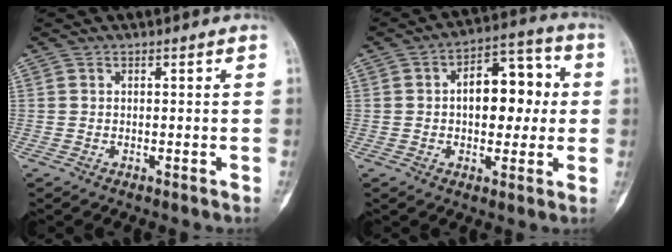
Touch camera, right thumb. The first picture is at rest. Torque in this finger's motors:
{"motor_torque": [1.50, 1.47, 0.50, -0.46, 0.30]}